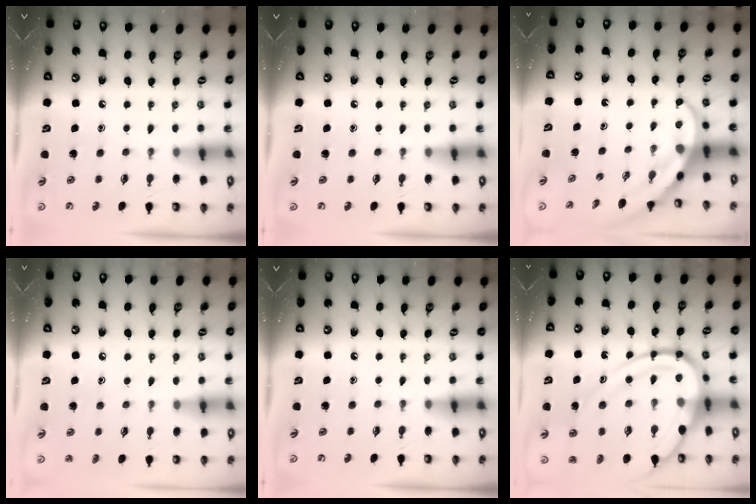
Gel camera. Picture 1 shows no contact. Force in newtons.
{"total": 0.0}
{"total": 4.0, "press": 3.9, "slide": 0.4}
{"total": 6.1, "press": 6.1, "slide": 0.7}
{"total": 0.0}
{"total": 17.7, "press": 17.7, "slide": 1.1}